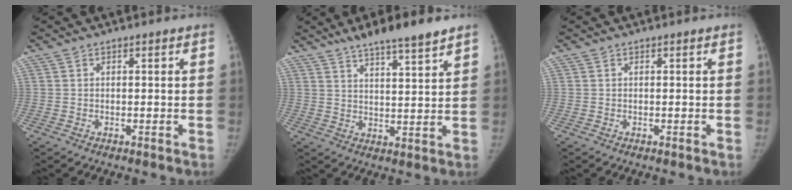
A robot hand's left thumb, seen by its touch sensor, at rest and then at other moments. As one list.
[{"total": 10.5, "force": [7.9, 1.6, 6.8], "torque": [-0.097, -0.029, 0.129]}, {"total": 0.0}]